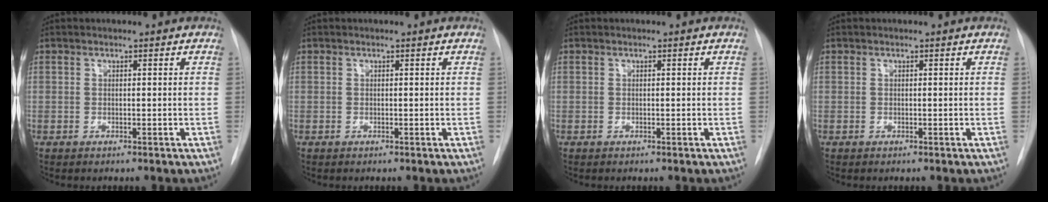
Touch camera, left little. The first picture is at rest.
{"total": 0.0}
{"total": 0.0}
{"total": 0.0}